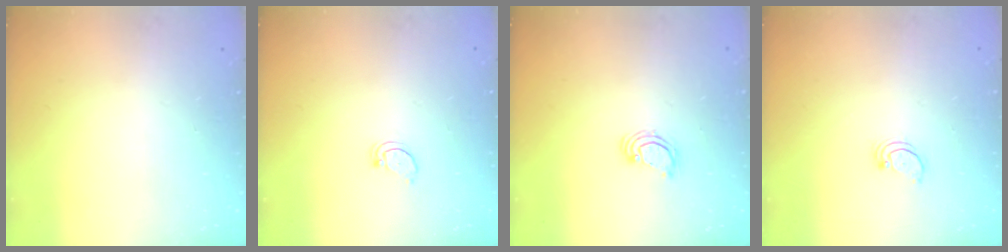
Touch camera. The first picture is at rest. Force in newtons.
{"total": 2.5, "press": 2.5, "slide": 0.2}
{"total": 2.6, "press": 2.6, "slide": 0.1}
{"total": 2.2, "press": 2.2, "slide": 0.2}